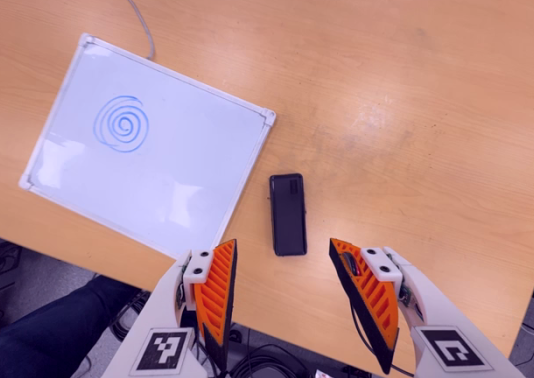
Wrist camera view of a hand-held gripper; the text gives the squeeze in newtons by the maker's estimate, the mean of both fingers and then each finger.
{"total": 0.0}